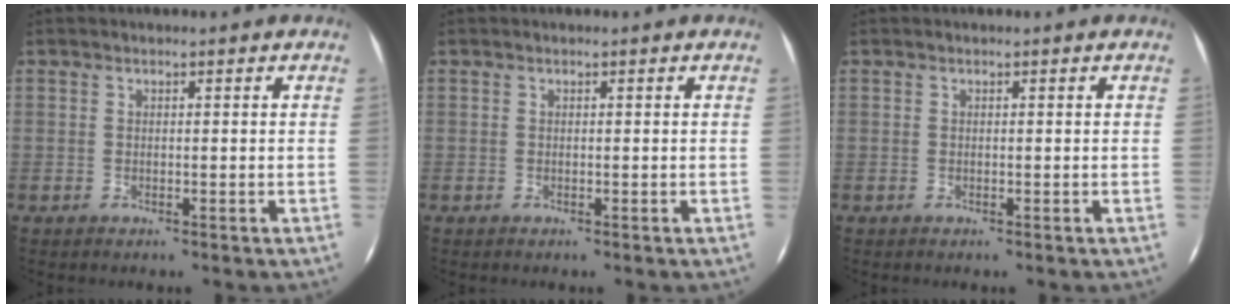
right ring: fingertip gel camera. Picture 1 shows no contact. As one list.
[{"total": 0.0}, {"total": 0.0}]